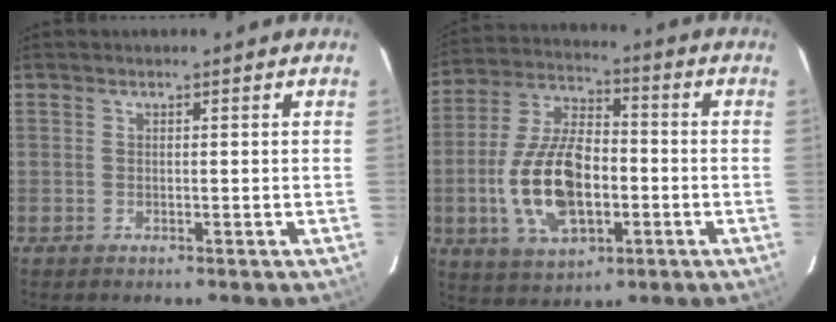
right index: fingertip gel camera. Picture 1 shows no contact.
{"total": 16.3, "force": [-3.5, 8.5, 13.5], "torque": [-0.278, 0.007, -0.055]}